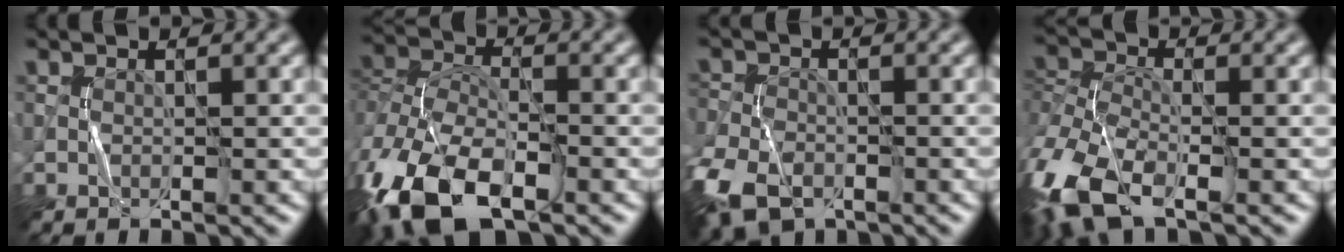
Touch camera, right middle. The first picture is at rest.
{"total": 12.5, "force": [-6.6, 6.4, 8.5], "torque": [-0.183, -0.018, -0.130]}
{"total": 8.3, "force": [-4.8, 5.0, 4.6], "torque": [-0.111, -0.034, -0.095]}
{"total": 9.2, "force": [-5.2, 4.1, 6.4], "torque": [-0.155, -0.020, -0.117]}